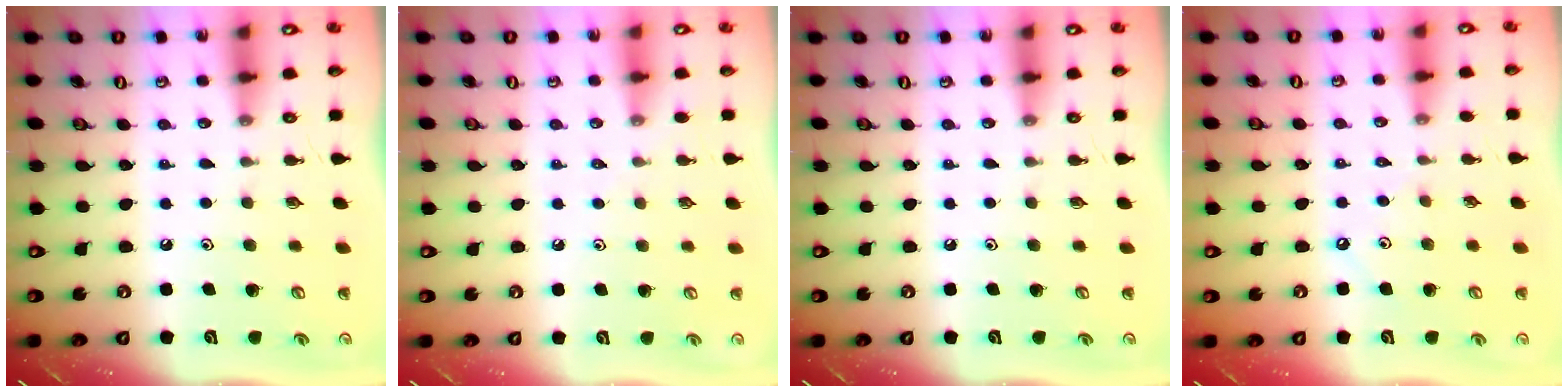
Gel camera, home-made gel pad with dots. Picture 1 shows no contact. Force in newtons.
{"total": 2.6, "press": 2.6, "slide": 0.4}
{"total": 0.0}
{"total": 3.0, "press": 3.0, "slide": 0.5}